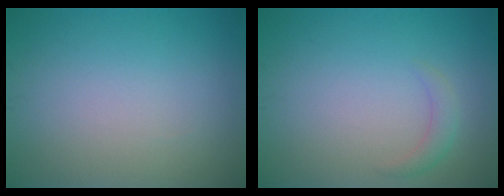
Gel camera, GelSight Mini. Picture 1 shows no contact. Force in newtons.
{"total": 1.3, "press": 1.3, "slide": 0.1}